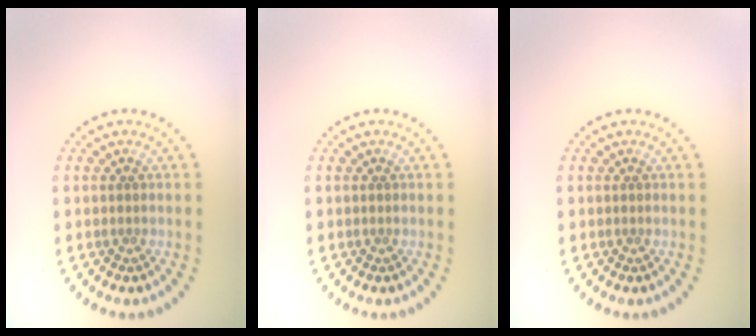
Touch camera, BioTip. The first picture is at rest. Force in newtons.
{"total": 0.0}
{"total": 0.0}